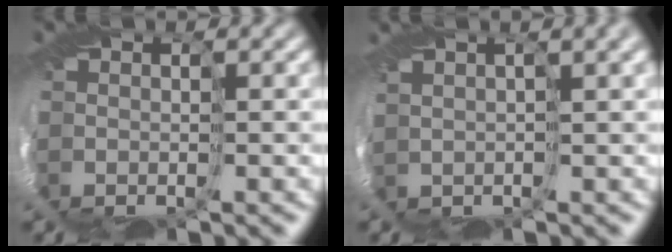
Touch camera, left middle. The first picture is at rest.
{"total": 2.4, "force": [2.0, -0.9, 0.9], "torque": [-0.005, 0.017, 0.023]}